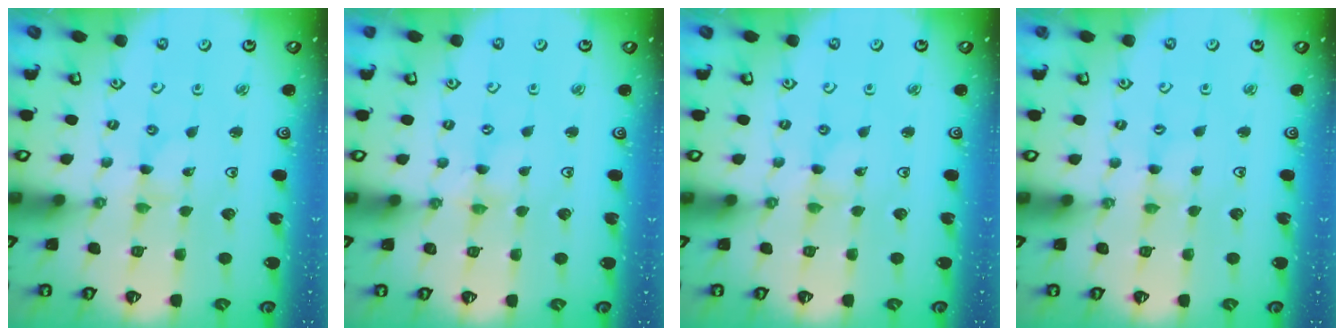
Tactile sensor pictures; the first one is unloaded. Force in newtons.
{"total": 0.0}
{"total": 0.0}
{"total": 0.5, "press": 0.5, "slide": 0.1}